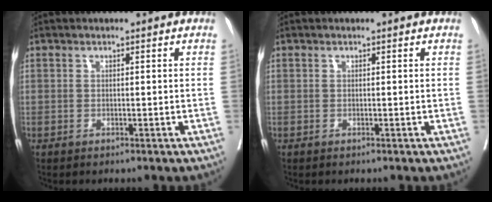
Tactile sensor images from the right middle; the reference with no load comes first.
{"total": 0.0}